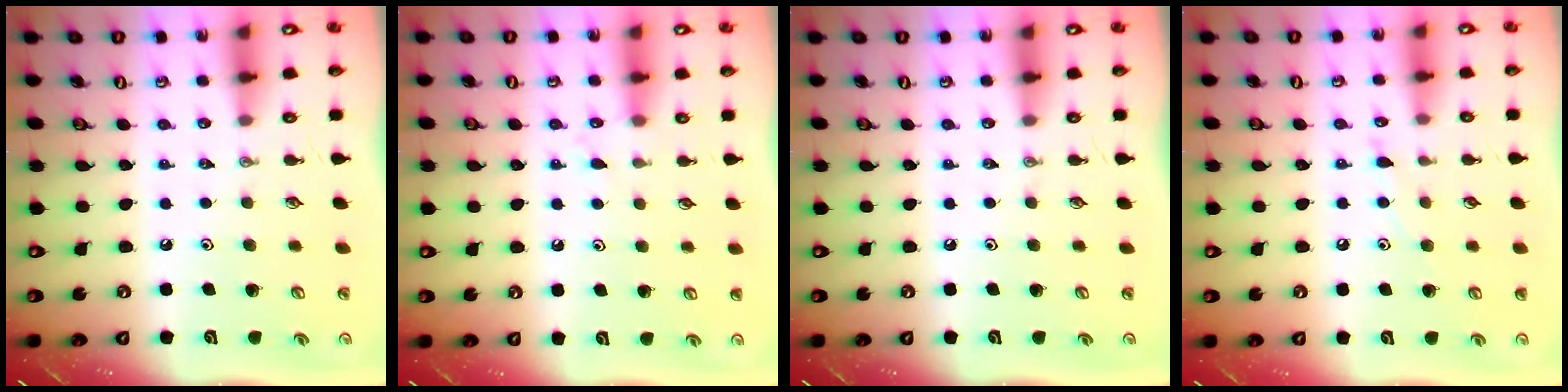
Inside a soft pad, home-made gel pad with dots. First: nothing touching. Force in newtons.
{"total": 5.2, "press": 5.1, "slide": 0.6}
{"total": 0.0}
{"total": 6.9, "press": 6.9, "slide": 0.5}